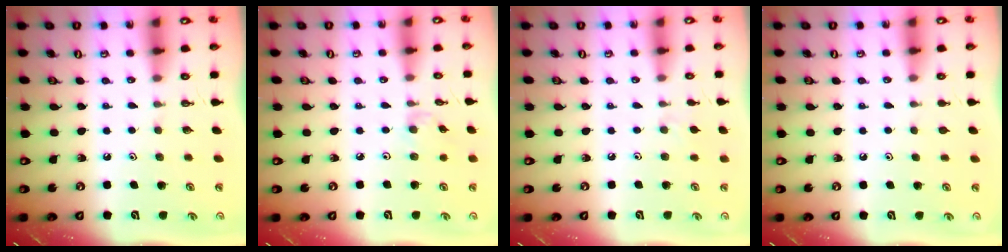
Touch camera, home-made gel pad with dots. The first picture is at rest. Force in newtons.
{"total": 1.6, "press": 1.5, "slide": 0.4}
{"total": 4.4, "press": 4.4, "slide": 0.6}
{"total": 0.8, "press": 0.7, "slide": 0.3}